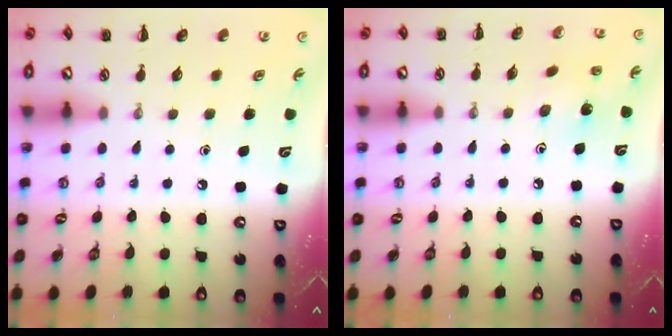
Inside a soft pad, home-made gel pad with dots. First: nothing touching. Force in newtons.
{"total": 2.0, "press": 1.9, "slide": 0.8}